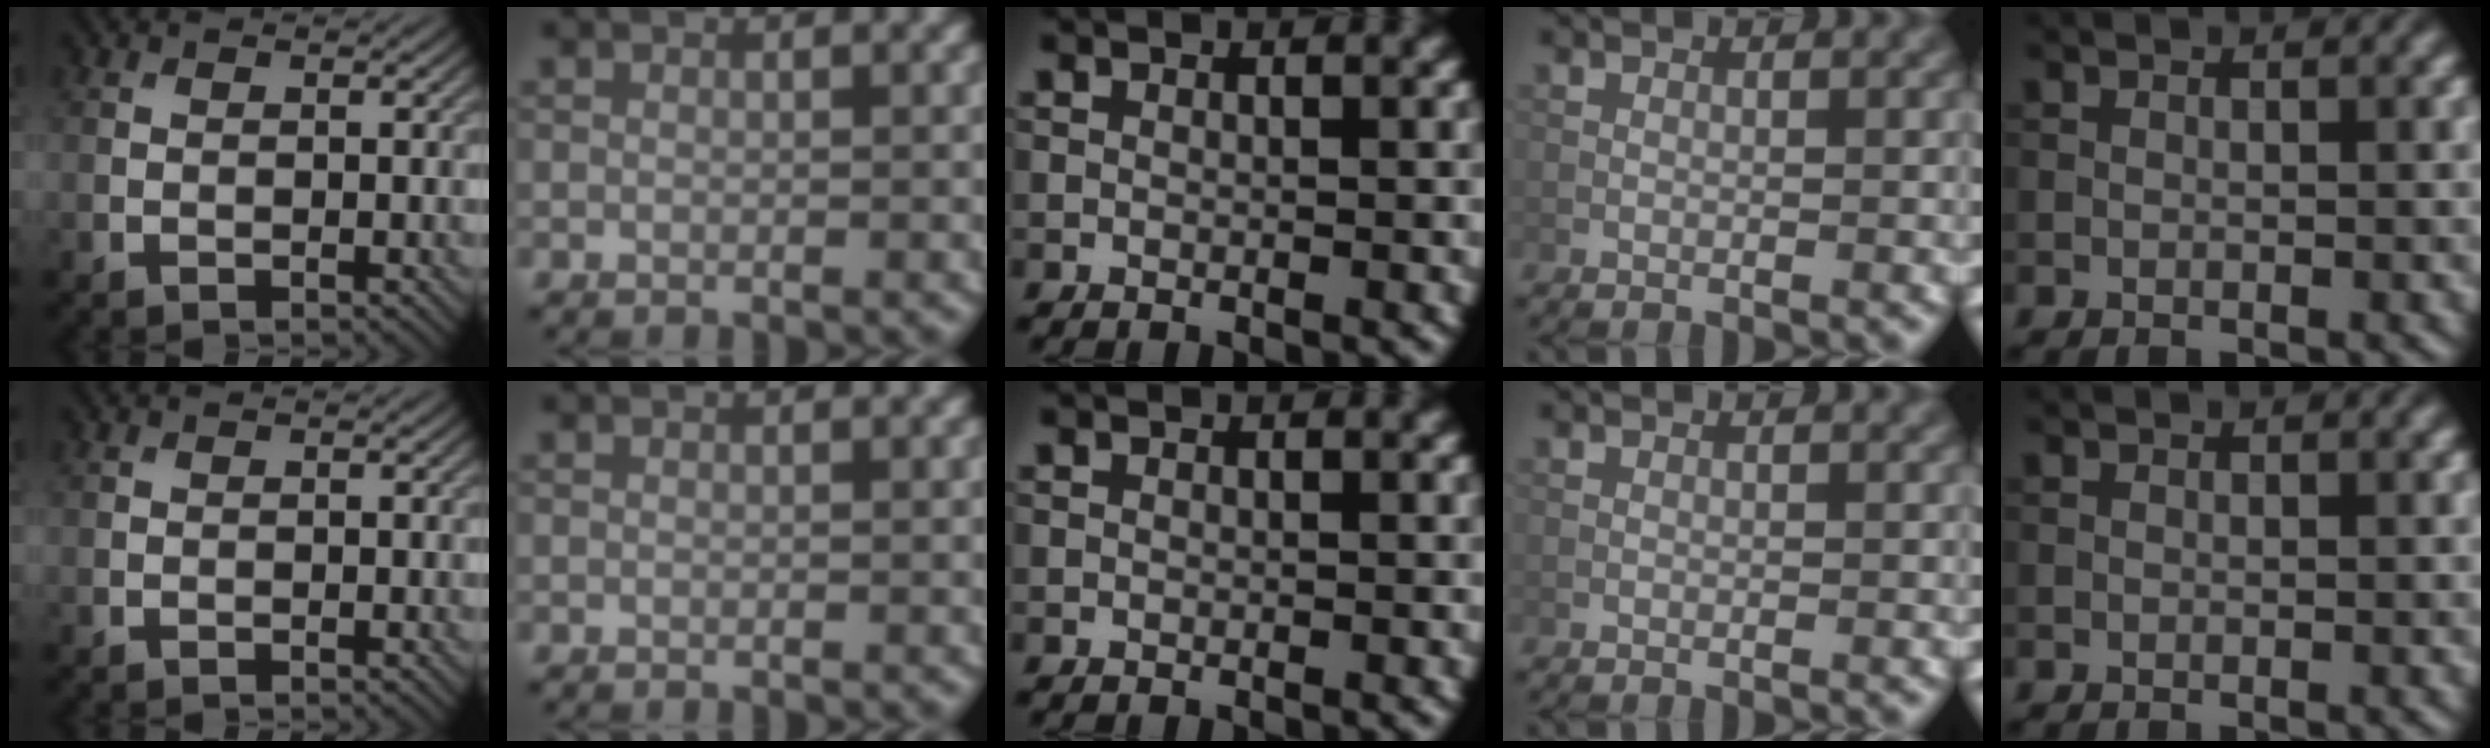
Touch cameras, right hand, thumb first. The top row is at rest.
{}